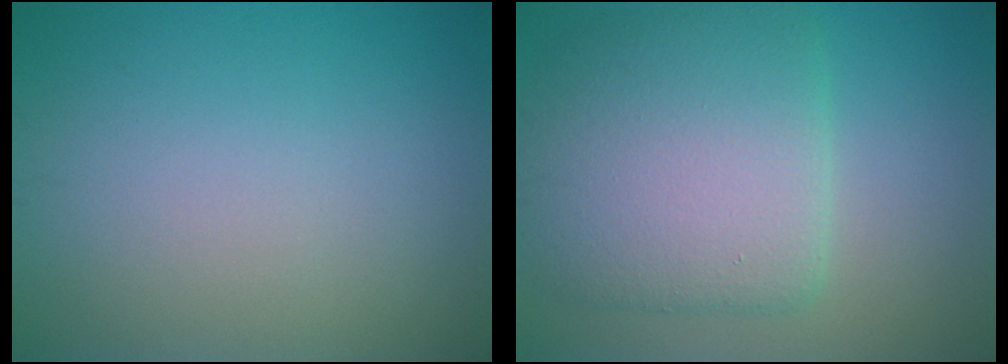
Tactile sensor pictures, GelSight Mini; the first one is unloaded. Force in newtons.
{"total": 8.6, "press": 8.6, "slide": 0.3}